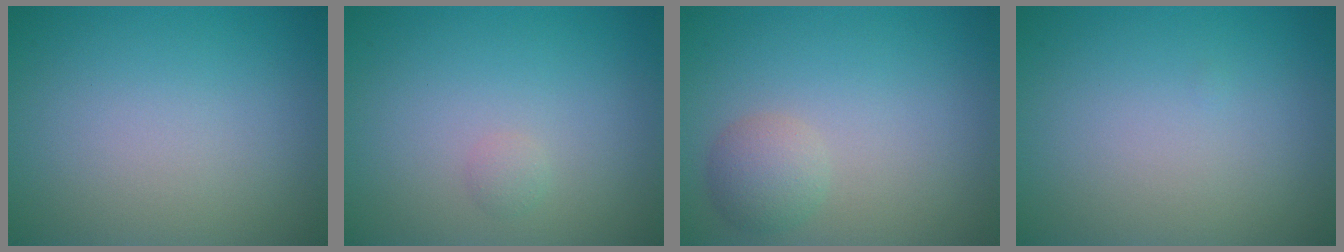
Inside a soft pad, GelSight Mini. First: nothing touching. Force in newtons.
{"total": 0.7, "press": 0.7, "slide": 0.0}
{"total": 2.3, "press": 2.3, "slide": 0.2}
{"total": 0.0}